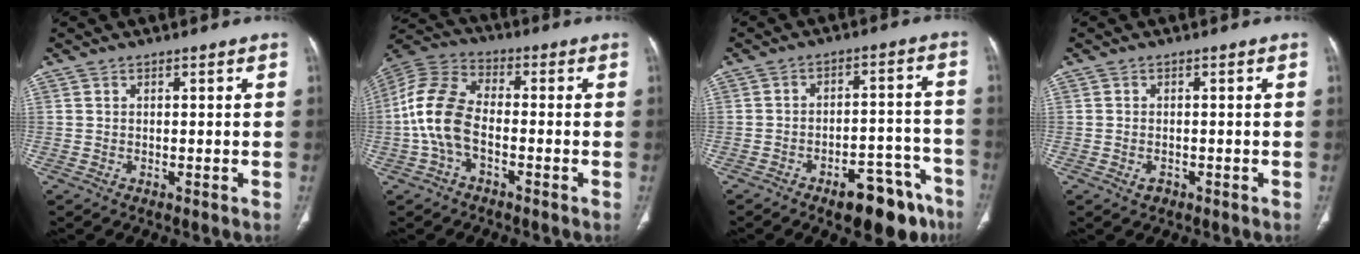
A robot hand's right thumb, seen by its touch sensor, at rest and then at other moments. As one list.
[{"total": 11.8, "force": [-2.5, 6.9, 9.2], "torque": [-0.199, 0.035, -0.057]}, {"total": 13.2, "force": [-8.7, 5.6, 8.2], "torque": [-0.075, 0.070, -0.119]}, {"total": 1.6, "force": [-0.8, 1.1, 0.8], "torque": [-0.013, 0.005, -0.009]}]